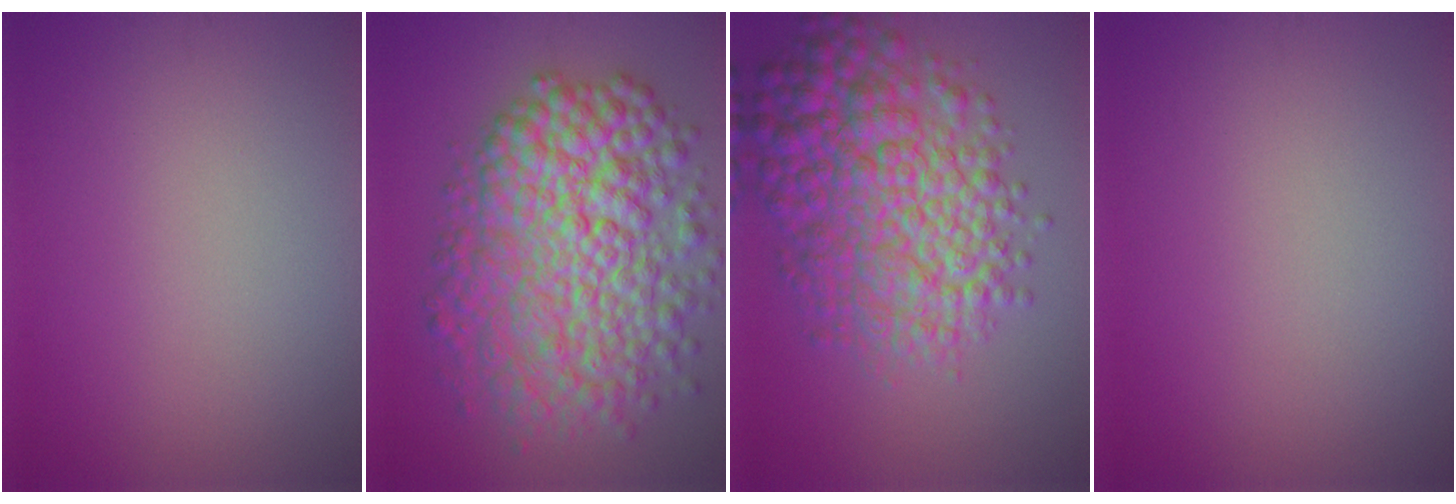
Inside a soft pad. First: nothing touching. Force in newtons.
{"total": 11.0, "press": 11.0, "slide": 0.1}
{"total": 9.8, "press": 9.8, "slide": 0.2}
{"total": 0.0}